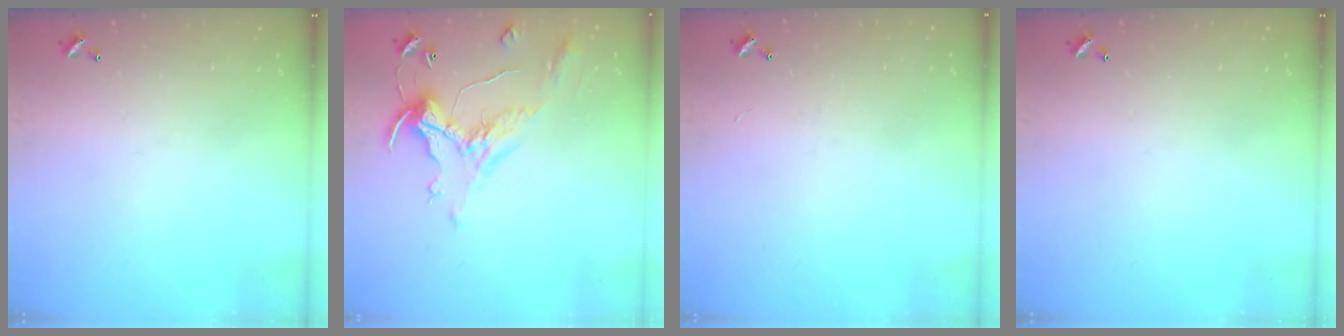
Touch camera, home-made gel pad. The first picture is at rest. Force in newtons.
{"total": 1.8, "press": 1.5, "slide": 1.1}
{"total": 2.4, "press": 2.4, "slide": 0.3}
{"total": 0.0}